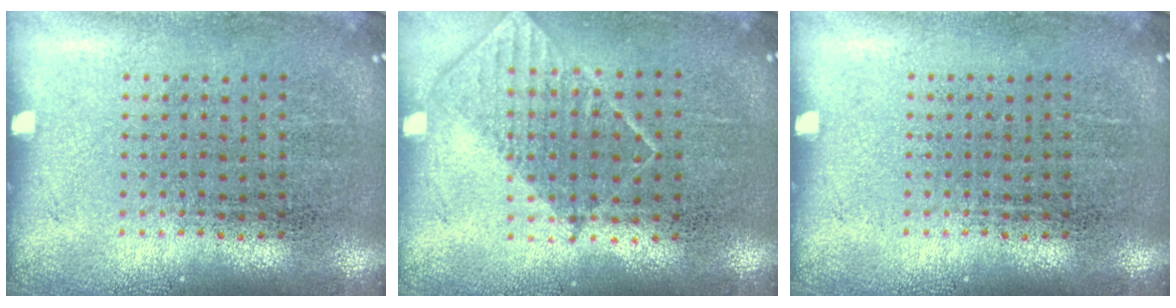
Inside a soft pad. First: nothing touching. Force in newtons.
{"total": 0.8, "press": 0.7, "slide": 0.3}
{"total": 0.0}